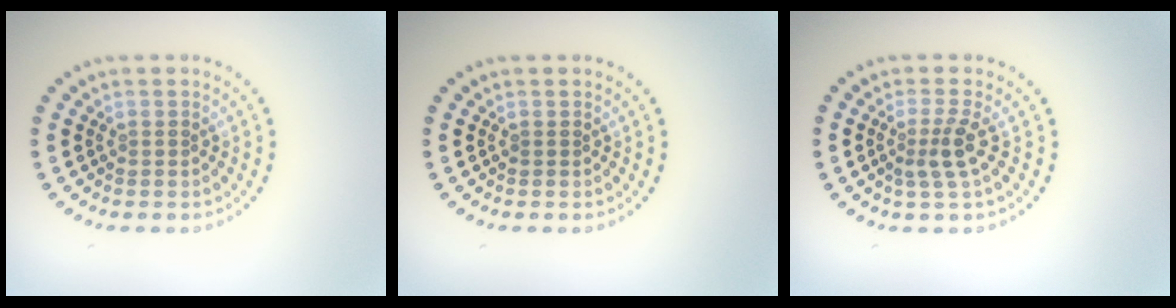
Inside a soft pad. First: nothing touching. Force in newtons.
{"total": 0.0}
{"total": 2.3, "press": 1.7, "slide": 1.5}